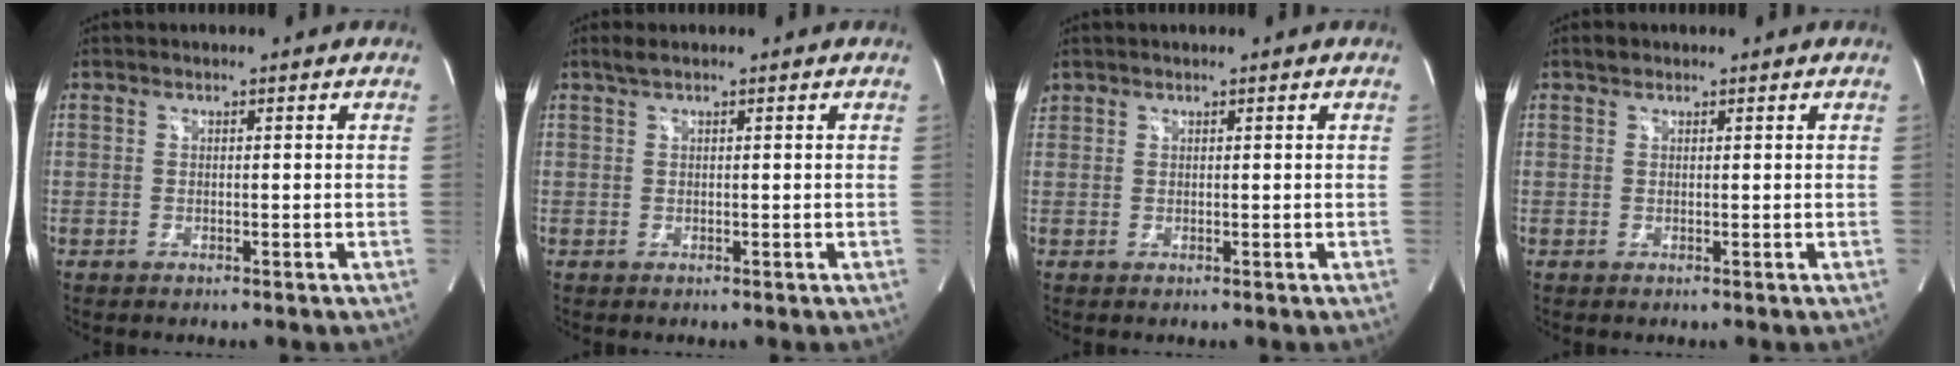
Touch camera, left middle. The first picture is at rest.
{"total": 1.4, "force": [1.0, -0.1, 0.9], "torque": [-0.028, 0.010, 0.023]}
{"total": 0.9, "force": [0.8, 0.5, 0.0], "torque": [-0.002, 0.012, 0.015]}
{"total": 1.0, "force": [0.9, 0.5, 0.3], "torque": [-0.010, 0.007, 0.014]}